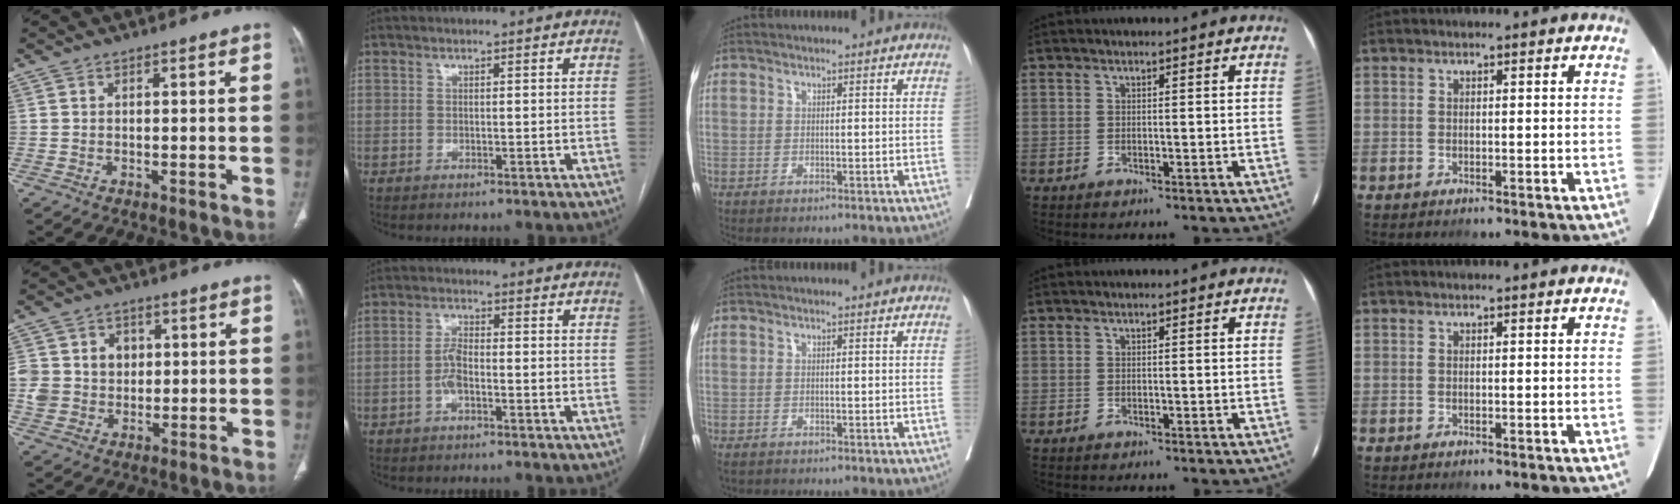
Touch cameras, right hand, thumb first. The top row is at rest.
{"thumb": {"total": 9.5, "force": [1.1, 8.3, 4.5], "torque": [-0.056, 0.005, 0.027]}, "index": {"total": 3.5, "force": [-1.1, 1.3, 3.0], "torque": [-0.064, 0.010, -0.022]}, "middle": {"total": 1.3, "force": [-0.9, 0.8, 0.4], "torque": [-0.010, -0.001, -0.012]}}